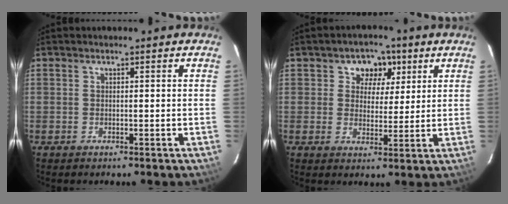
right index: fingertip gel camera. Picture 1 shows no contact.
{"total": 6.0, "force": [2.5, 5.1, 2.0], "torque": [-0.025, 0.005, 0.036]}